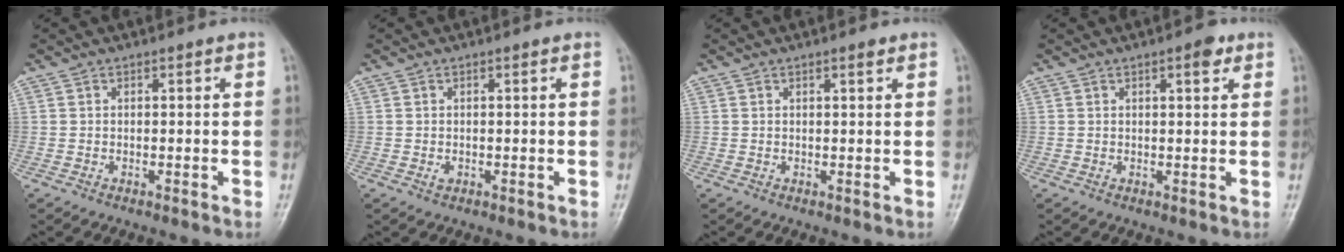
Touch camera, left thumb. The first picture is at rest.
{"total": 1.0, "force": [0.1, 0.6, 0.8], "torque": [-0.008, 0.000, 0.005]}
{"total": 1.2, "force": [0.8, 0.2, 0.9], "torque": [-0.012, -0.004, 0.013]}
{"total": 2.8, "force": [1.6, 0.9, 2.1], "torque": [-0.024, -0.005, 0.020]}